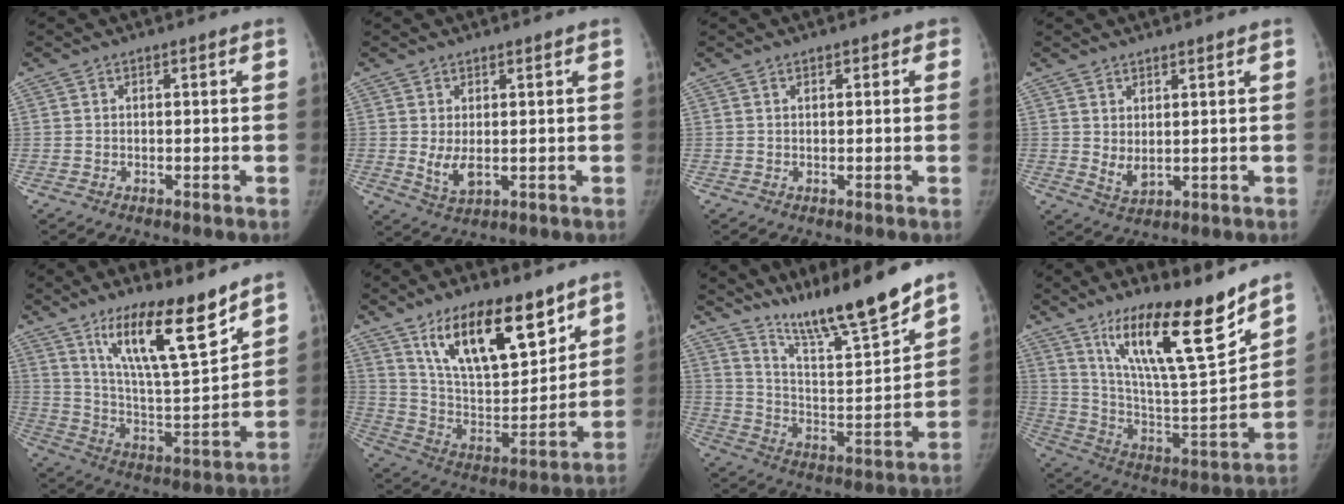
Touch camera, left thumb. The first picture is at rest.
{"total": 4.2, "force": [0.4, 1.9, 3.7], "torque": [-0.067, -0.012, 0.018]}
{"total": 1.3, "force": [0.7, 0.9, 0.6], "torque": [0.010, 0.000, 0.004]}
{"total": 3.7, "force": [1.4, 1.5, 3.1], "torque": [-0.053, -0.020, 0.033]}
{"total": 17.5, "force": [11.8, 3.7, 12.3], "torque": [-0.181, -0.081, 0.213]}
{"total": 20.7, "force": [12.9, 8.4, 13.8], "torque": [-0.186, -0.066, 0.236]}
{"total": 17.7, "force": [14.7, 1.2, 9.8], "torque": [-0.132, -0.092, 0.259]}
{"total": 22.5, "force": [15.0, 4.5, 16.1], "torque": [-0.239, -0.084, 0.265]}